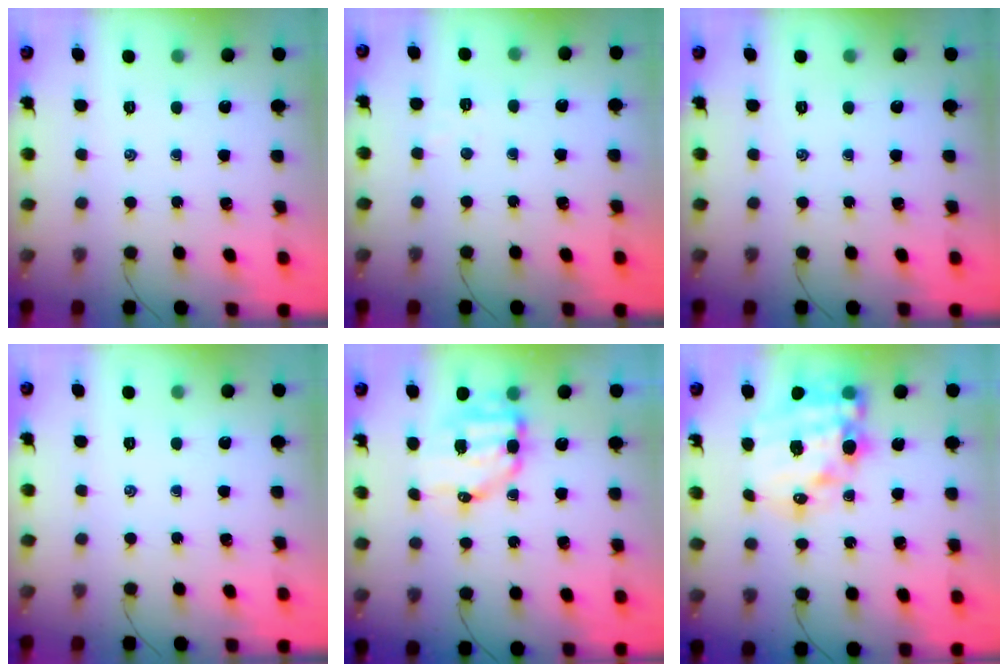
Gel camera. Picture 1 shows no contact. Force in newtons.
{"total": 2.4, "press": 2.3, "slide": 0.6}
{"total": 0.0}
{"total": 0.0}
{"total": 9.9, "press": 9.8, "slide": 1.8}
{"total": 18.6, "press": 18.0, "slide": 4.4}